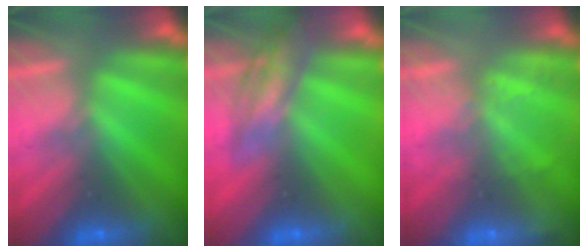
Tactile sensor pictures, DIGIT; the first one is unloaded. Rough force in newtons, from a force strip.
{"total": 2.3}
{"total": 2.3}